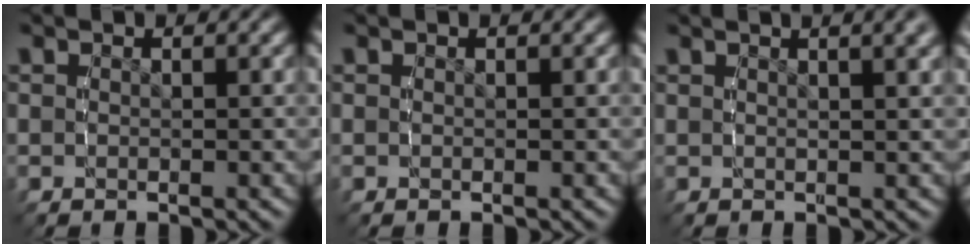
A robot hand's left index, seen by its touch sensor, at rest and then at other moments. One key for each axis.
{"total": 0.0}
{"total": 3.9, "fx": 2.3, "fy": 0.6, "fz": 3.1, "tx": -0.027, "ty": 0.017, "tz": 0.033}